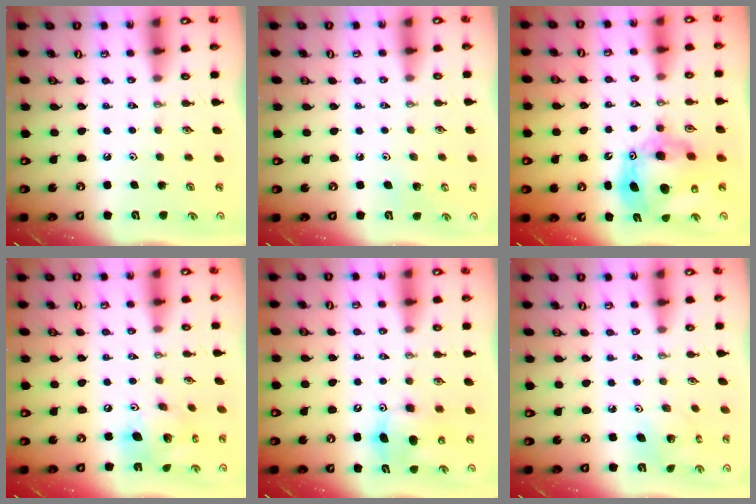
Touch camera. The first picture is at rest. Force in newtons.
{"total": 4.2, "press": 4.1, "slide": 0.9}
{"total": 16.2, "press": 16.1, "slide": 1.5}
{"total": 15.9, "press": 15.5, "slide": 3.4}
{"total": 10.9, "press": 10.8, "slide": 1.5}
{"total": 4.9, "press": 4.8, "slide": 0.5}